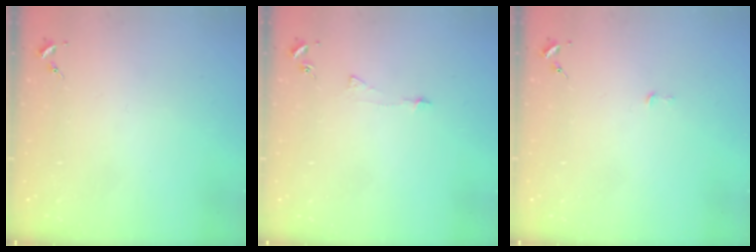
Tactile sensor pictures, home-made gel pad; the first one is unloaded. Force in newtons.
{"total": 3.2, "press": 3.2, "slide": 0.2}
{"total": 2.6, "press": 2.6, "slide": 0.2}